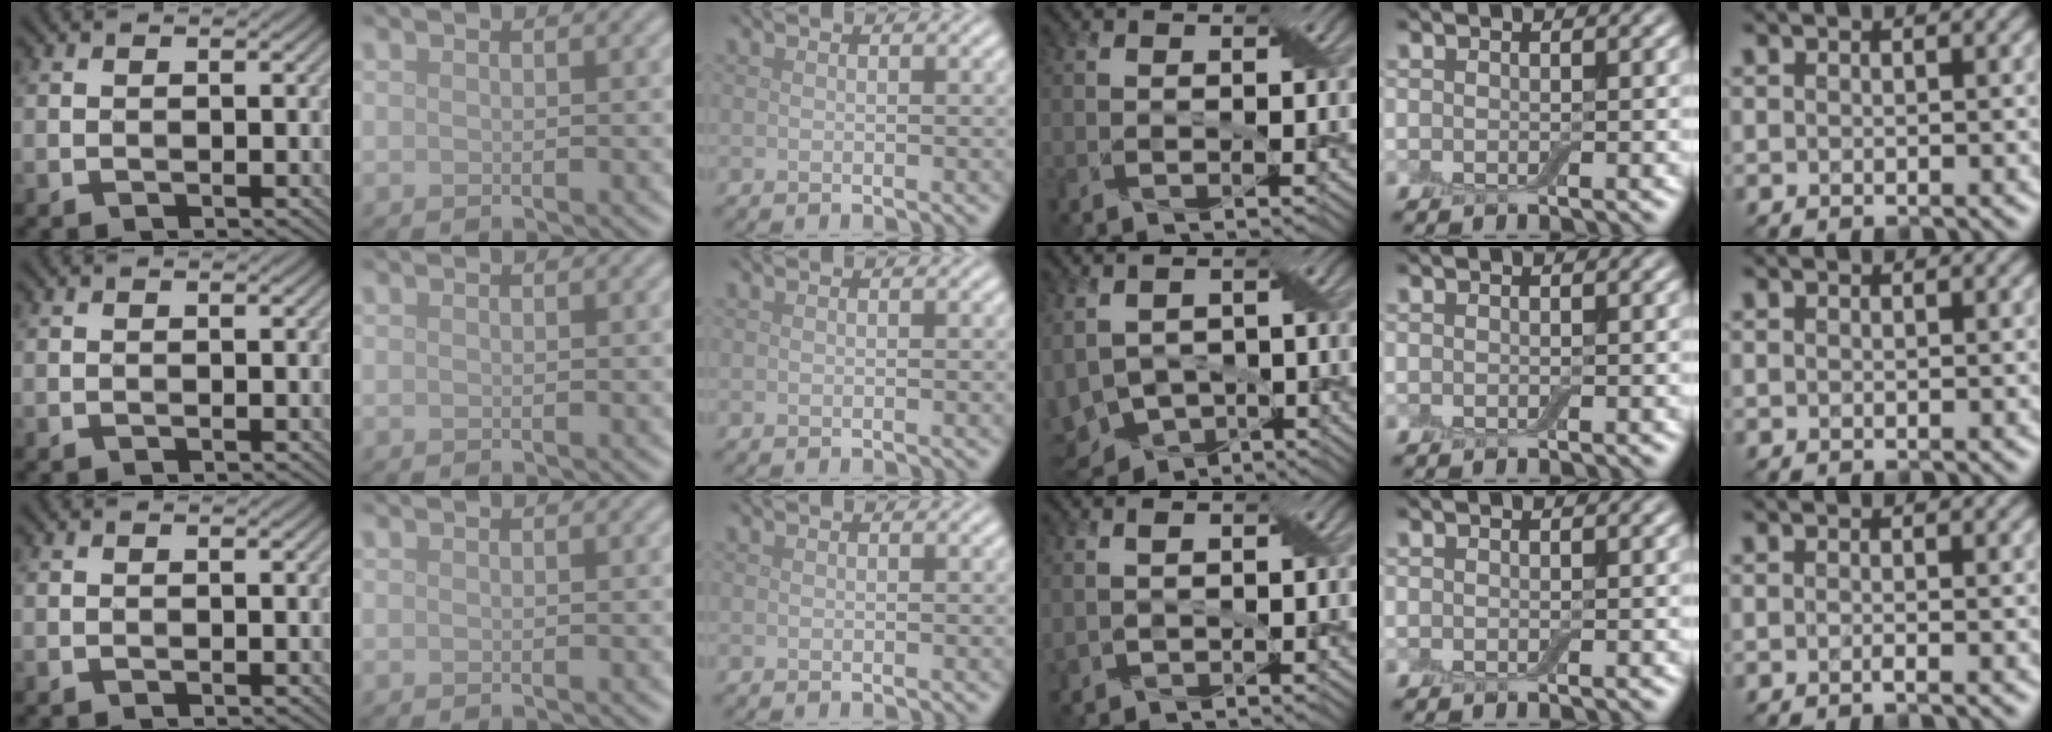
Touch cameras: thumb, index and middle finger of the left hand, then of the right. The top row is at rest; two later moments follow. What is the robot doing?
{"motion": "close", "object": "airpods case & airpods"}